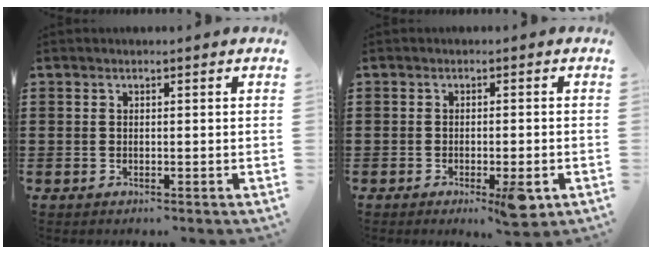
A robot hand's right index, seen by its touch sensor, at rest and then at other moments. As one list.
[{"total": 3.8, "force": [-1.8, 0.7, 3.2], "torque": [-0.057, -0.005, -0.030]}]